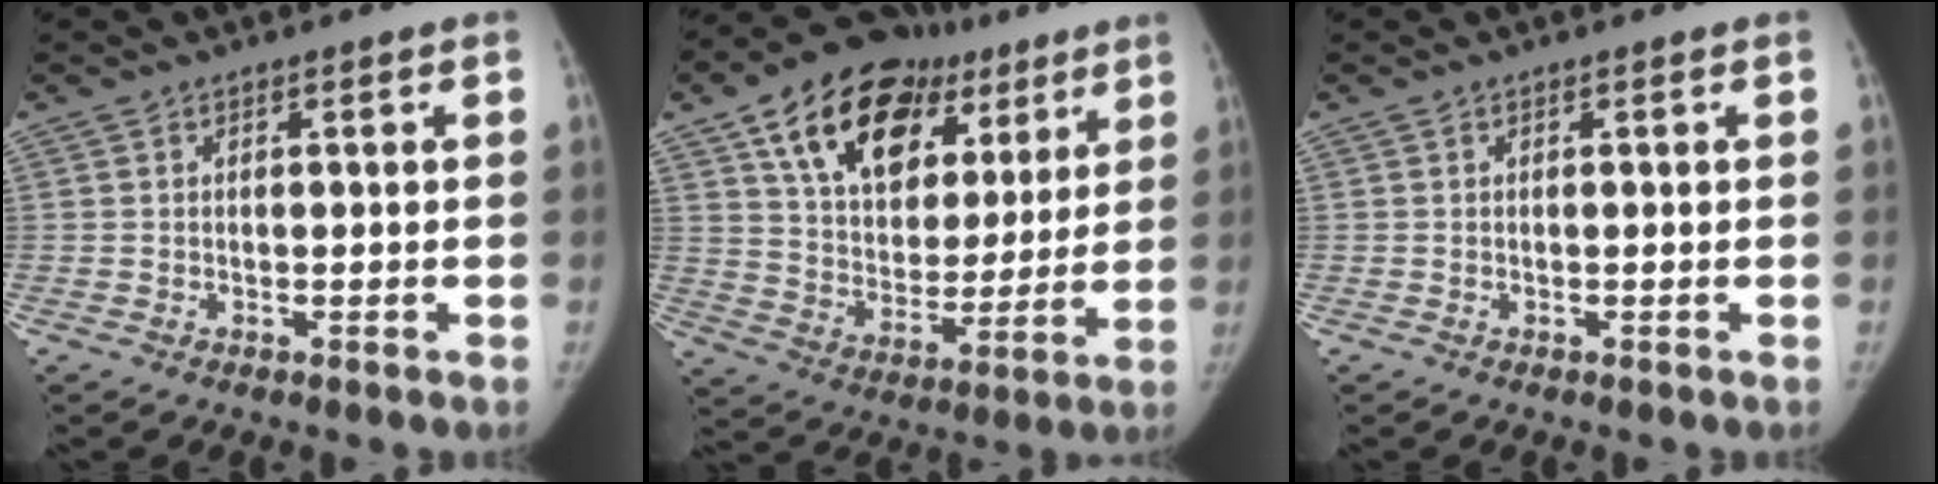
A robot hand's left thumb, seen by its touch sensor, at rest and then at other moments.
{"total": 21.6, "force": [11.2, 13.9, 12.2], "torque": [-0.151, -0.012, 0.184]}
{"total": 0.0}